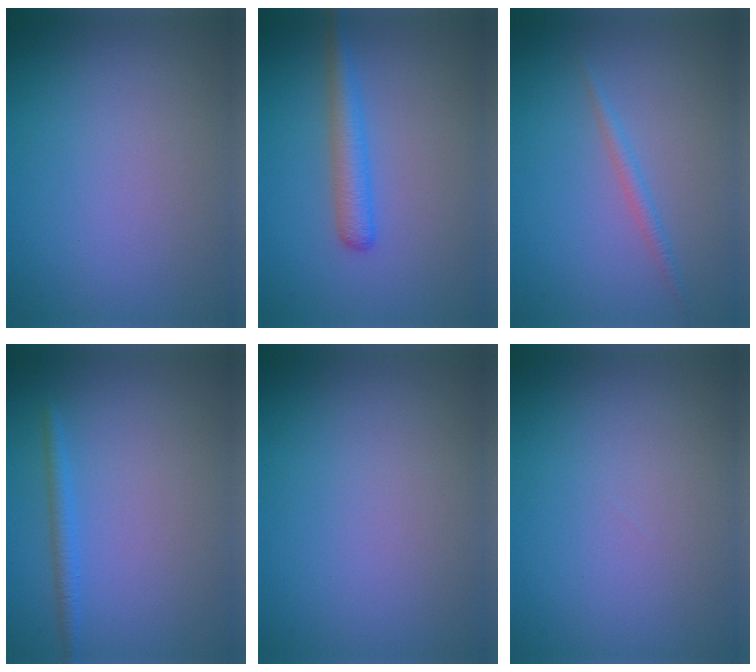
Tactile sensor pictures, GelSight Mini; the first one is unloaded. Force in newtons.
{"total": 2.5, "press": 2.5, "slide": 0.1}
{"total": 1.2, "press": 1.2, "slide": 0.0}
{"total": 1.5, "press": 1.5, "slide": 0.1}
{"total": 0.0}
{"total": 0.0}